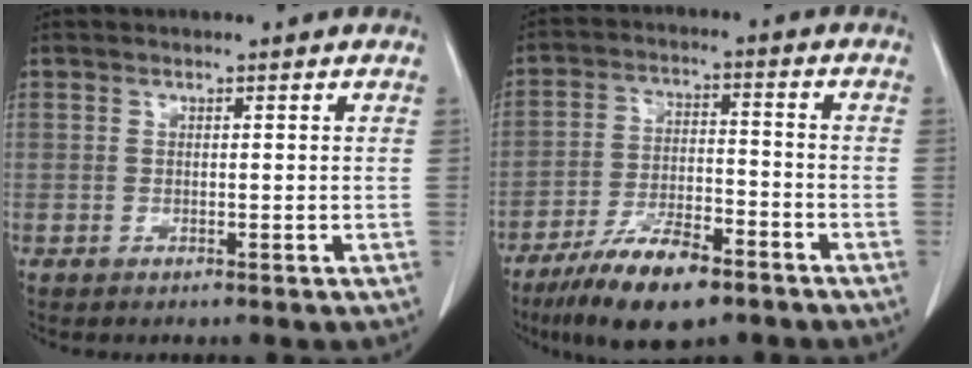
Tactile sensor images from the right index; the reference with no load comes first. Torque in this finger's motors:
{"motor_torque": [0.19, -0.28, 0.58, 0.14]}